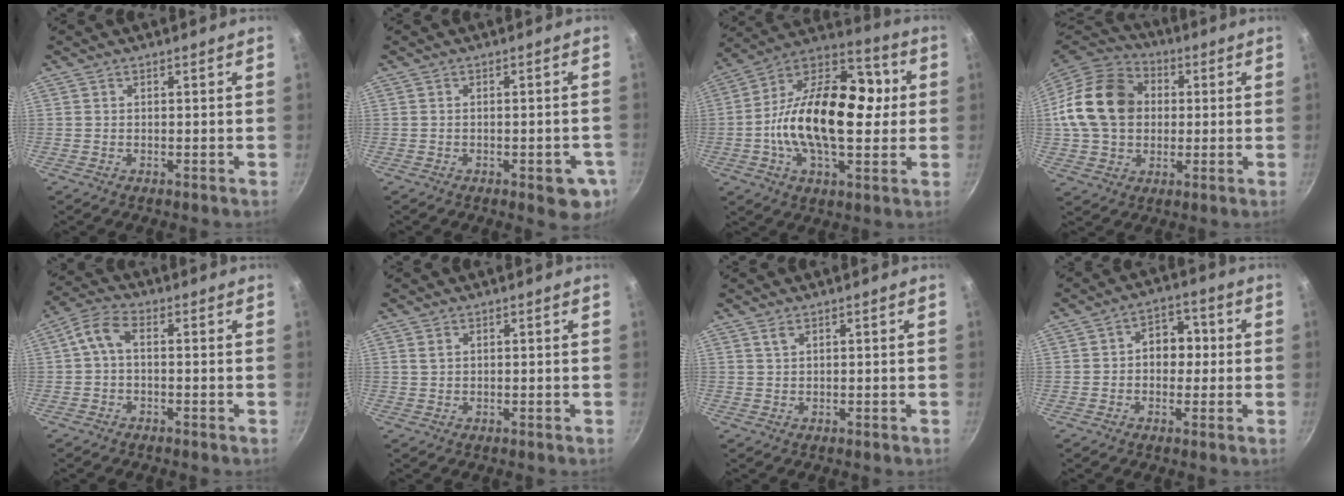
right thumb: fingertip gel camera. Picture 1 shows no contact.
{"total": 6.6, "force": [-2.4, 2.6, 5.6], "torque": [-0.050, 0.003, -0.029]}
{"total": 24.7, "force": [-0.1, 14.2, 20.2], "torque": [-0.317, 0.036, -0.023]}
{"total": 19.1, "force": [2.0, 14.9, 11.7], "torque": [-0.194, 0.028, 0.026]}
{"total": 4.8, "force": [-0.4, 2.9, 3.8], "torque": [-0.090, 0.024, -0.015]}
{"total": 1.2, "force": [0.6, 0.8, 0.7], "torque": [-0.013, 0.000, 0.010]}
{"total": 1.1, "force": [0.7, 0.6, 0.7], "torque": [-0.013, -0.003, 0.017]}
{"total": 7.0, "force": [0.2, 5.3, 4.5], "torque": [-0.018, 0.015, -0.006]}